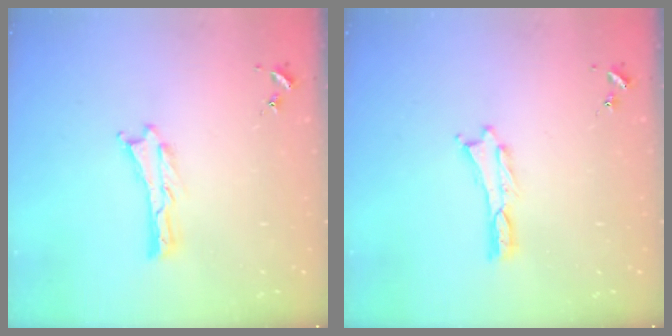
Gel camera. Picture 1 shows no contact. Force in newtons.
{"total": 0.0}